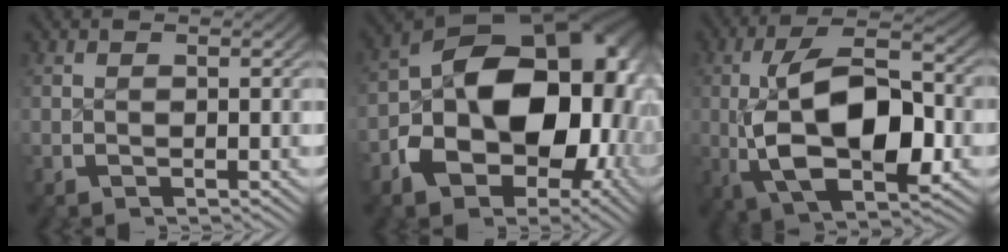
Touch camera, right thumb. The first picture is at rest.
{"total": 21.9, "force": [-1.8, 14.7, 16.1], "torque": [-0.256, -0.057, -0.011]}
{"total": 14.6, "force": [-1.2, 8.4, 11.9], "torque": [-0.232, -0.041, 0.001]}